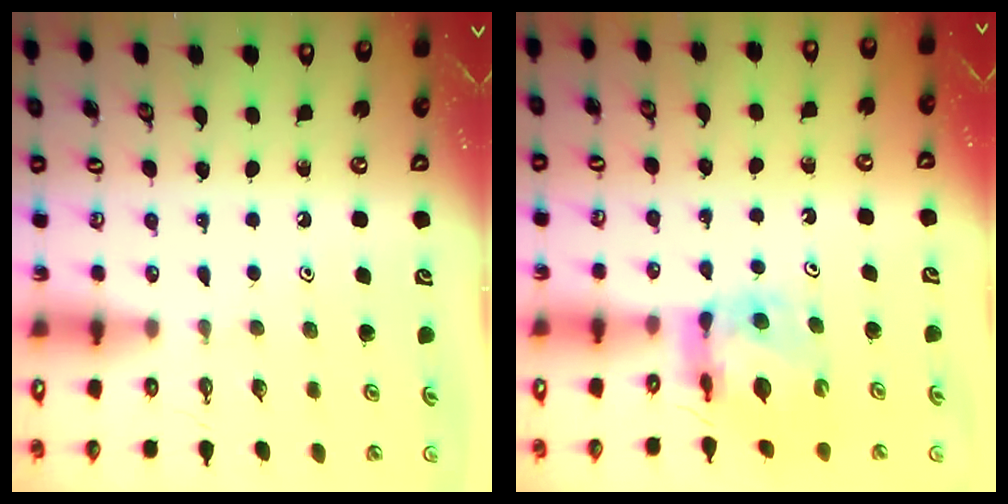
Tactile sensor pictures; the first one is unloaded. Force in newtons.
{"total": 9.7, "press": 9.6, "slide": 1.2}